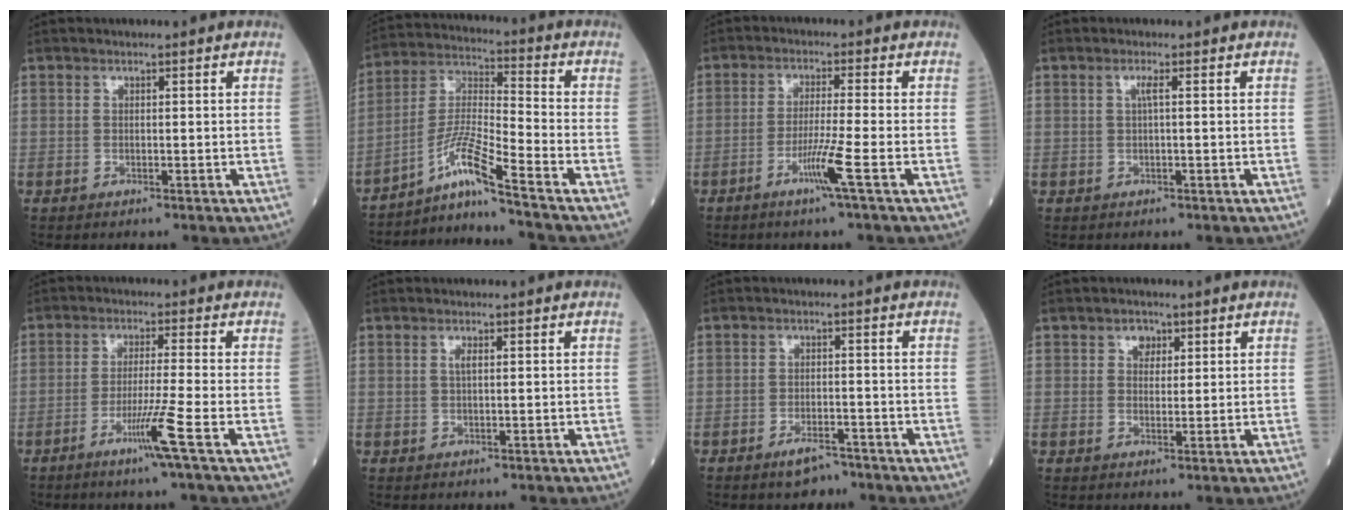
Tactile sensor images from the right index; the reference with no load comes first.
{"total": 8.9, "force": [-6.9, -2.0, 5.3], "torque": [-0.118, -0.005, -0.127]}
{"total": 5.3, "force": [-2.5, -1.4, 4.4], "torque": [-0.087, -0.013, -0.054]}
{"total": 1.1, "force": [0.2, -0.2, 1.1], "torque": [-0.023, 0.002, 0.002]}
{"total": 6.1, "force": [-3.1, -1.9, 4.9], "torque": [-0.091, -0.016, -0.064]}
{"total": 1.1, "force": [0.3, 0.2, 1.0], "torque": [-0.024, 0.001, 0.005]}
{"total": 3.4, "force": [-2.7, 1.4, 1.6], "torque": [-0.029, 0.000, -0.040]}
{"total": 2.3, "force": [1.2, 1.7, 1.1], "torque": [-0.014, 0.004, 0.016]}